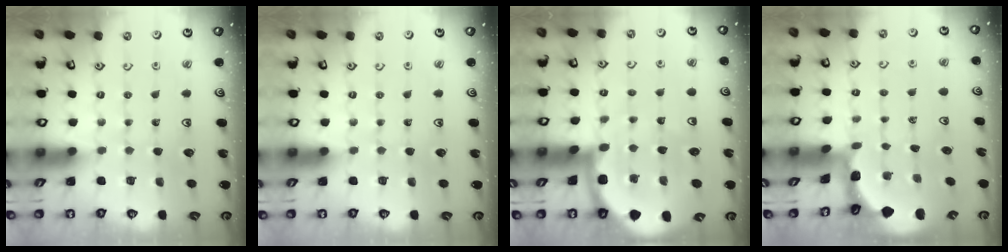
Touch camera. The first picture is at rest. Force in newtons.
{"total": 0.0}
{"total": 8.8, "press": 8.7, "slide": 1.3}
{"total": 1.5, "press": 1.5, "slide": 0.2}